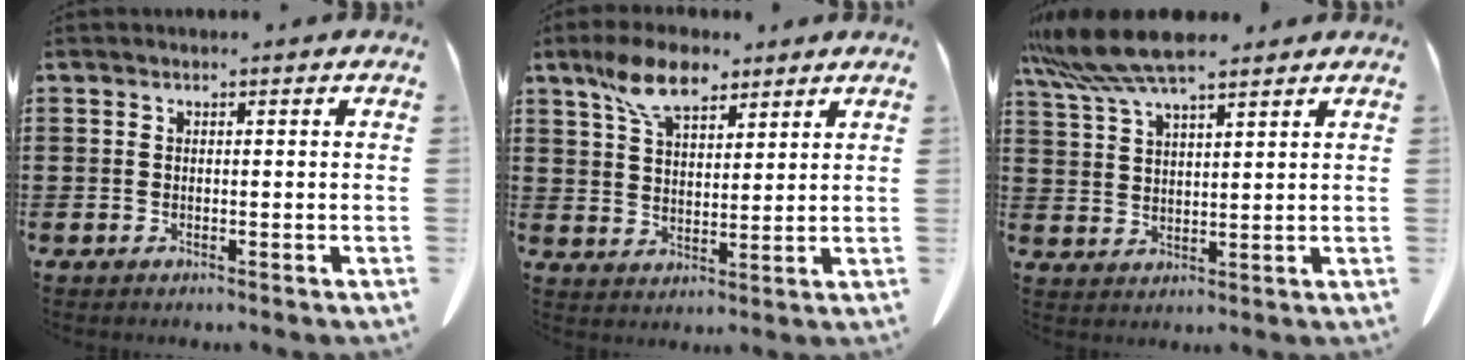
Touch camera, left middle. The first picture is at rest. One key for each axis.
{"total": 8.5, "fx": 5.8, "fy": 3.7, "fz": 5.0, "tx": -0.114, "ty": 0.003, "tz": 0.108}
{"total": 8.3, "fx": 6.8, "fy": 1.2, "fz": 4.6, "tx": -0.108, "ty": -0.014, "tz": 0.125}